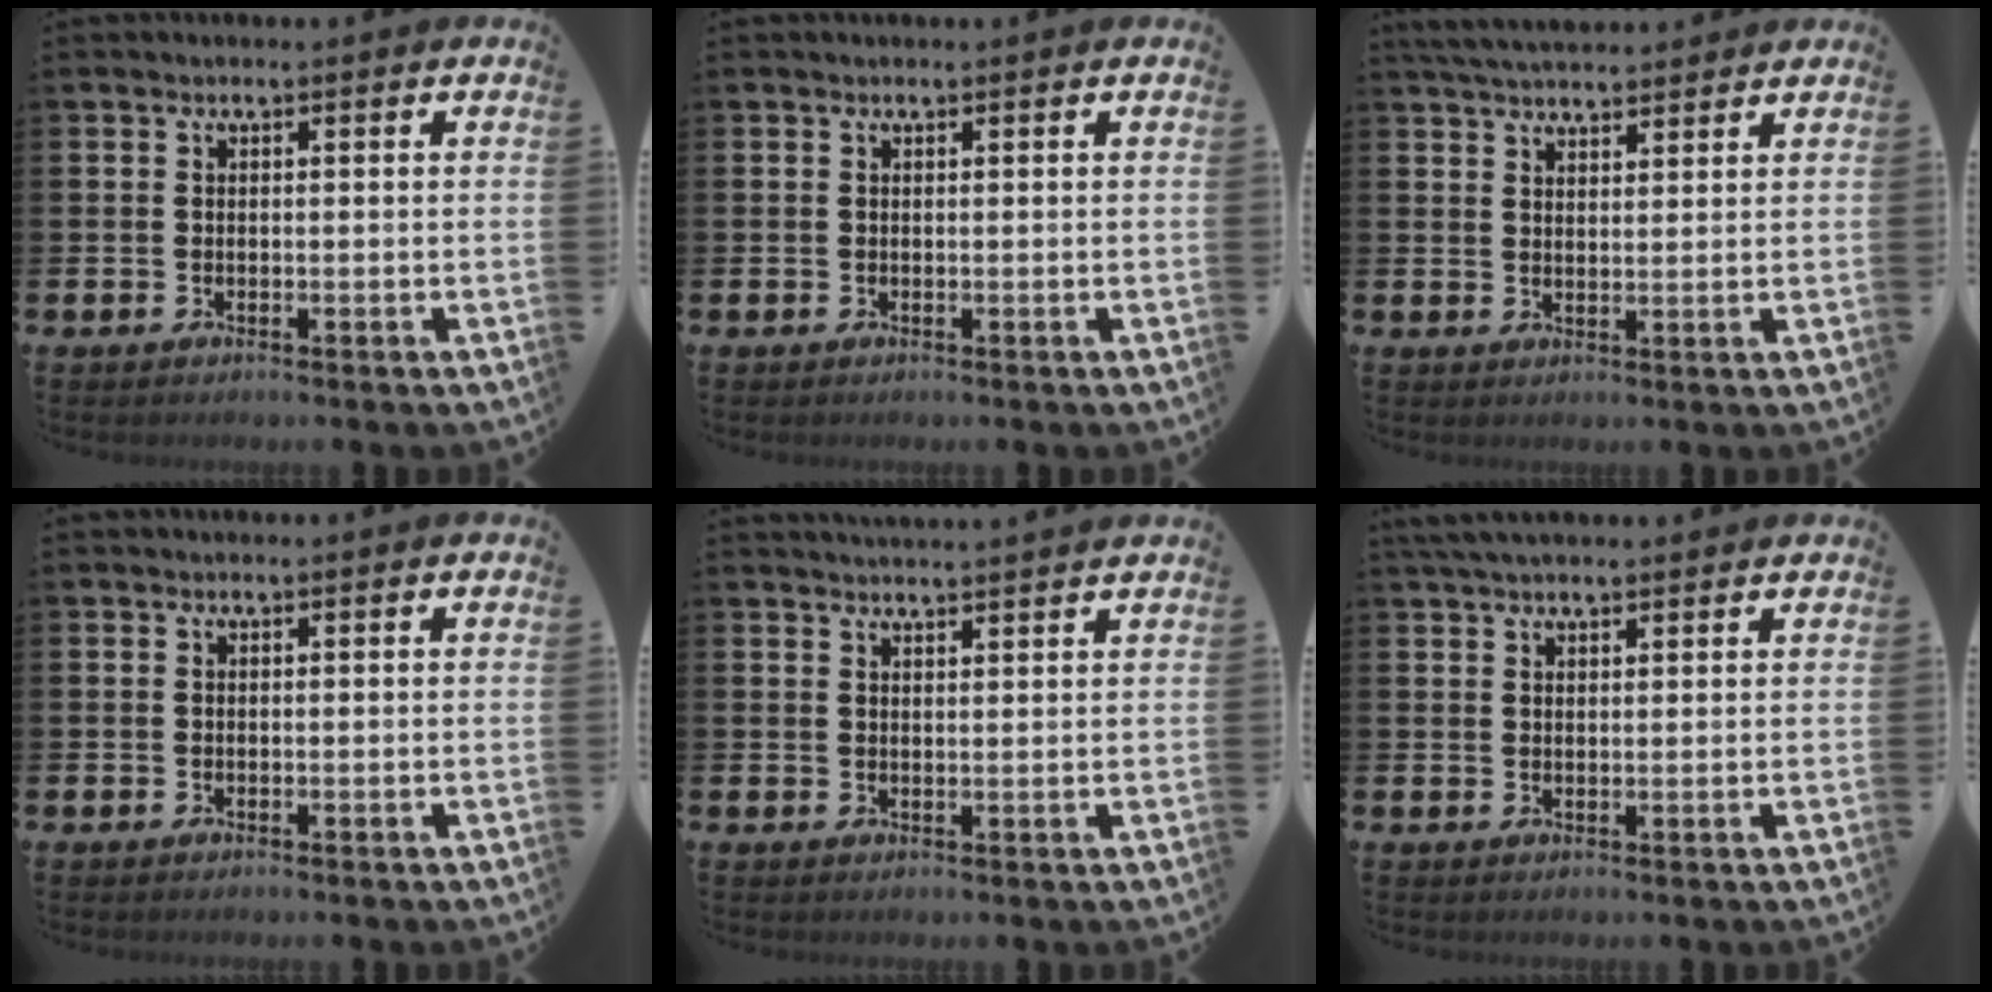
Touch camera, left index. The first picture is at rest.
{"total": 0.0}
{"total": 4.4, "force": [4.3, 0.7, 0.7], "torque": [-0.021, -0.016, 0.079]}
{"total": 0.0}
{"total": 2.7, "force": [2.7, -0.3, 0.0], "torque": [-0.004, -0.015, 0.050]}
{"total": 3.4, "force": [3.0, 0.7, 1.3], "torque": [-0.029, -0.002, 0.056]}